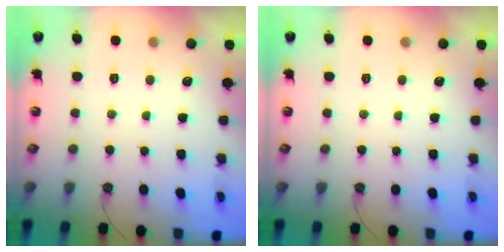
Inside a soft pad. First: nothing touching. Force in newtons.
{"total": 0.0}